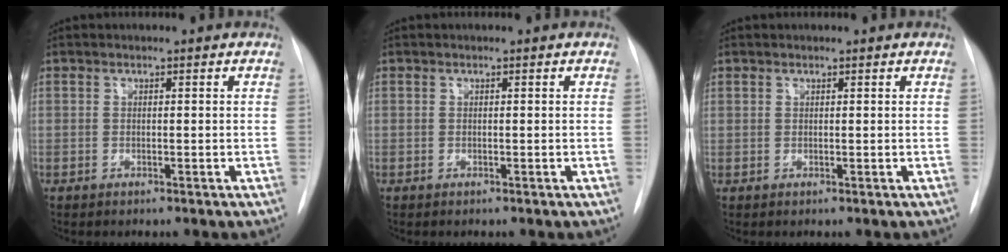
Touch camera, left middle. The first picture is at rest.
{"total": 0.0}
{"total": 0.5, "force": [0.4, 0.3, 0.0], "torque": [0.001, -0.002, 0.004]}